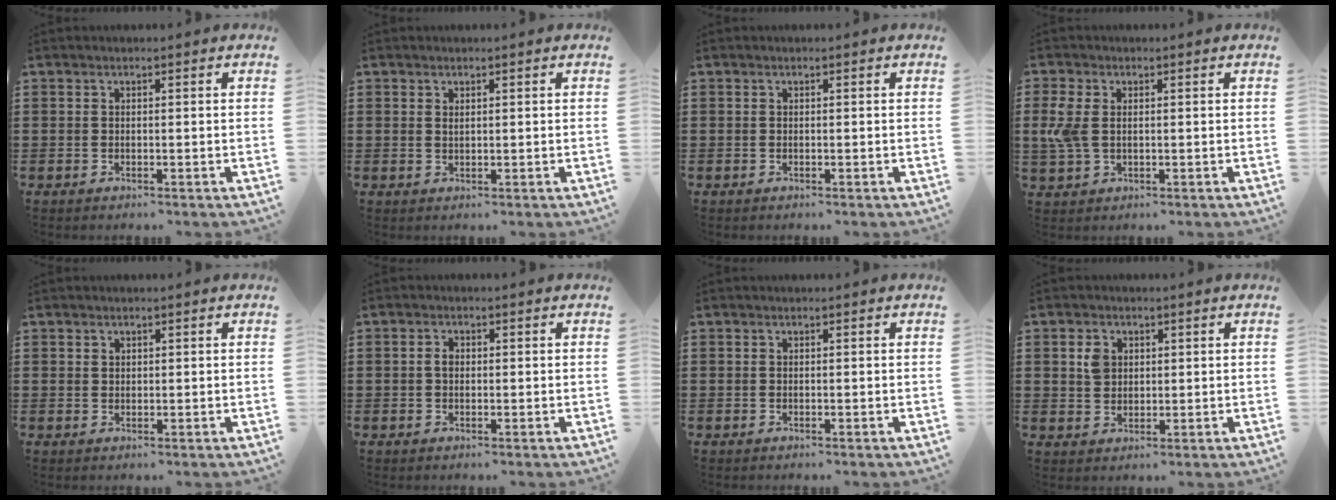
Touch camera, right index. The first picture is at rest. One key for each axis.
{"total": 0.7, "fx": 0.4, "fy": 0.4, "fz": 0.4, "tx": -0.010, "ty": 0.002, "tz": 0.008}
{"total": 0.0}
{"total": 4.7, "fx": 0.5, "fy": 2.8, "fz": 3.7, "tx": -0.103, "ty": -0.001, "tz": 0.001}
{"total": 1.2, "fx": 0.9, "fy": 0.8, "fz": 0.2, "tx": -0.005, "ty": 0.002, "tz": 0.017}
{"total": 1.5, "fx": 0.0, "fy": 1.0, "fz": 1.2, "tx": -0.024, "ty": 0.006, "tz": -0.001}
{"total": 0.0}
{"total": 2.9, "fx": 0.9, "fy": 2.3, "fz": 1.5, "tx": -0.037, "ty": 0.010, "tz": 0.016}